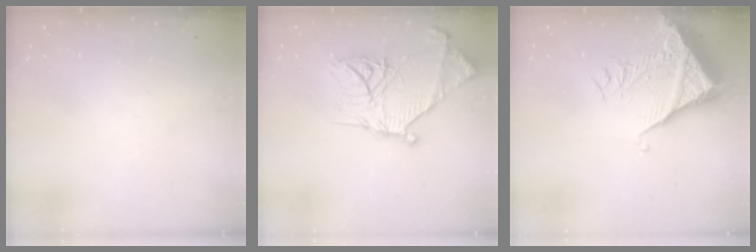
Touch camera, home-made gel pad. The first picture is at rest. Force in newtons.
{"total": 22.5, "press": 22.4, "slide": 2.2}
{"total": 10.6, "press": 10.6, "slide": 1.1}